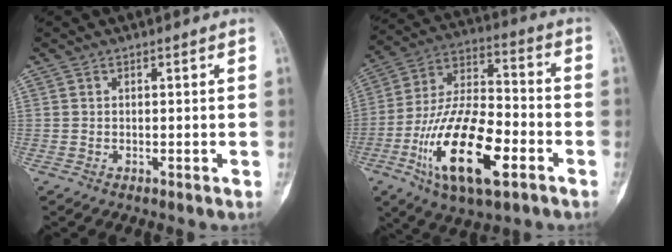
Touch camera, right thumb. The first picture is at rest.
{"total": 21.4, "force": [-8.3, 9.1, 17.6], "torque": [-0.320, 0.038, -0.143]}